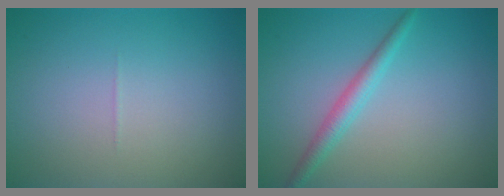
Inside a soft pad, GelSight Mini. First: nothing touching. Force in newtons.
{"total": 2.1, "press": 2.1, "slide": 0.0}